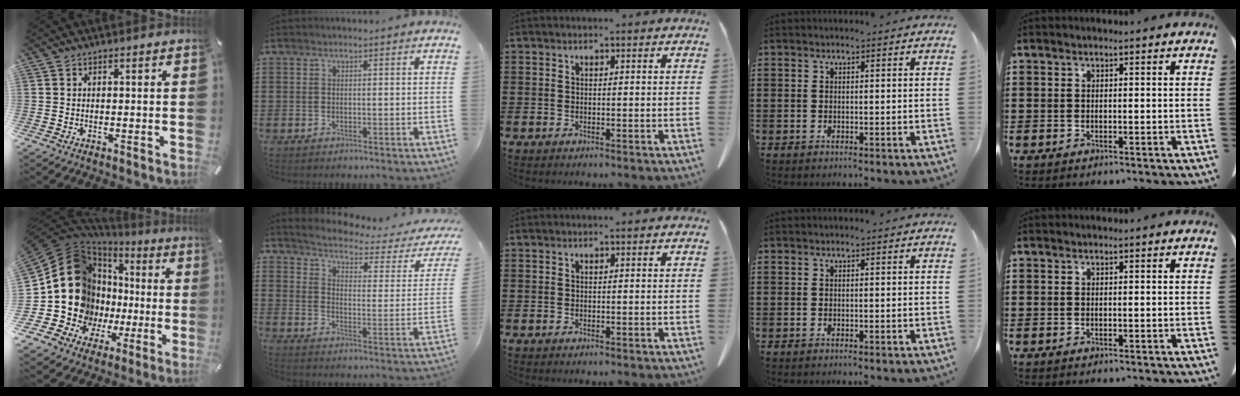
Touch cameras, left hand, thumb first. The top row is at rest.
{"thumb": {"total": 19.0, "force": [0.5, 16.9, 8.8], "torque": [-0.180, -0.042, 0.042]}, "index": {"total": 3.0, "force": [2.5, 0.0, 1.6], "torque": [-0.051, -0.030, 0.031]}}